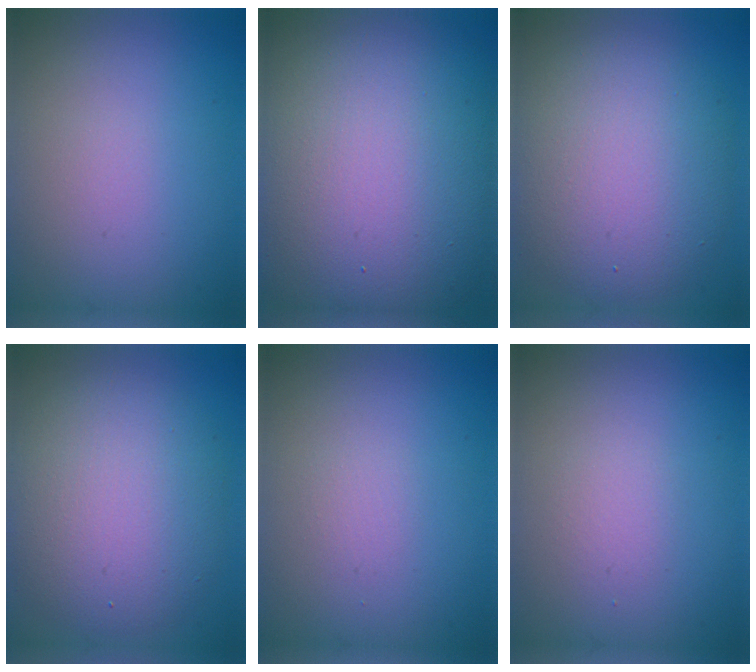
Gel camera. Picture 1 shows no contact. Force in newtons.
{"total": 18.5, "press": 18.5, "slide": 0.5}
{"total": 8.5, "press": 8.5, "slide": 0.3}
{"total": 7.6, "press": 7.6, "slide": 0.2}
{"total": 0.8, "press": 0.8, "slide": 0.0}
{"total": 1.1, "press": 1.1, "slide": 0.1}